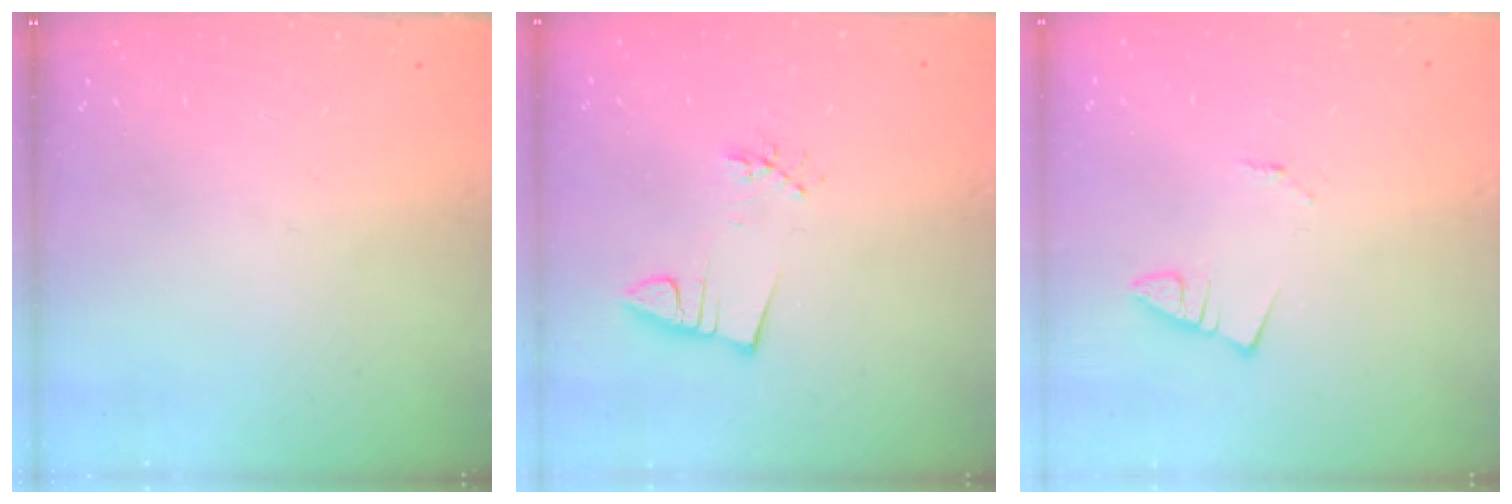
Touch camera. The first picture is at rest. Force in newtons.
{"total": 2.9, "press": 1.3, "slide": 2.6}
{"total": 1.0, "press": 1.0, "slide": 0.1}